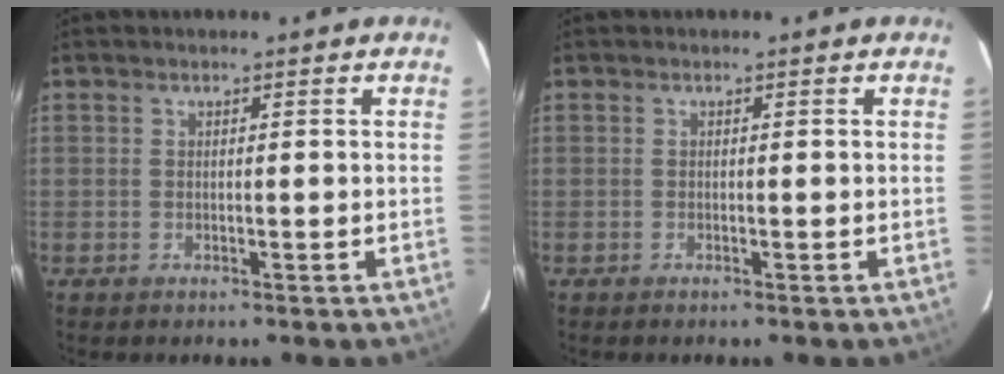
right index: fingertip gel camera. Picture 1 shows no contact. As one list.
[{"total": 0.0}]